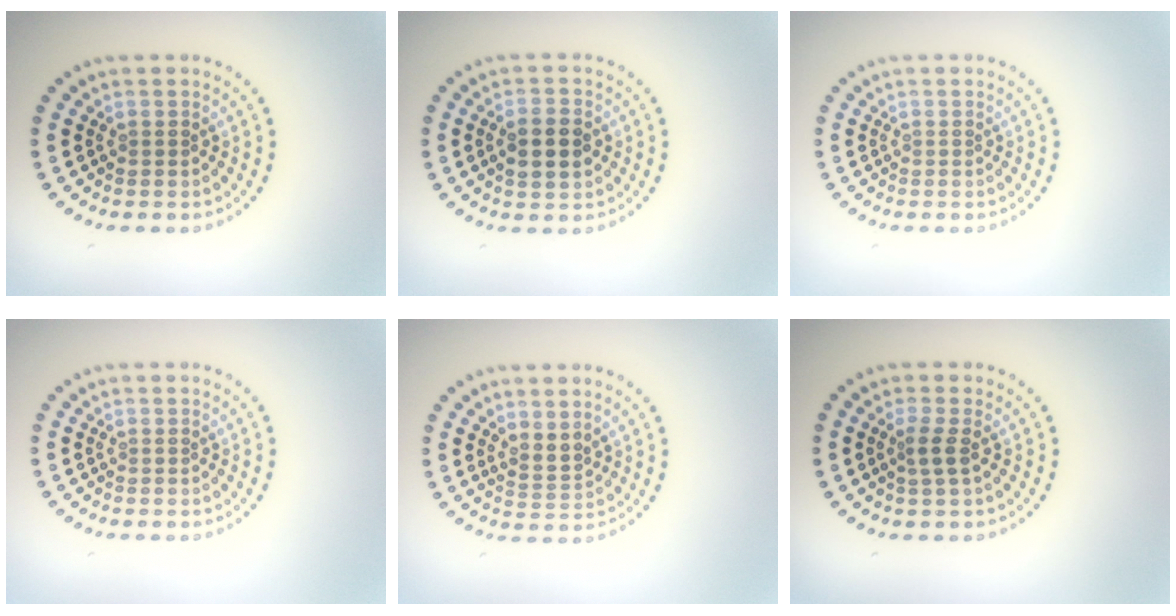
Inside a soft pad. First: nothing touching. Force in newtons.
{"total": 3.3, "press": 3.3, "slide": 0.2}
{"total": 0.0}
{"total": 0.0}
{"total": 2.0, "press": 1.4, "slide": 1.5}
{"total": 1.6, "press": 1.3, "slide": 0.8}